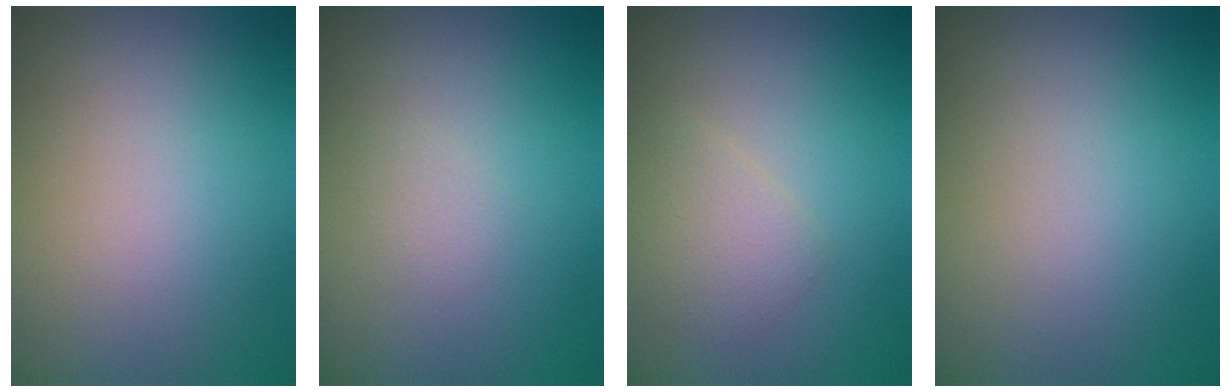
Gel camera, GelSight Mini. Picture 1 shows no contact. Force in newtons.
{"total": 0.8, "press": 0.8, "slide": 0.1}
{"total": 2.1, "press": 2.1, "slide": 0.1}
{"total": 0.0}